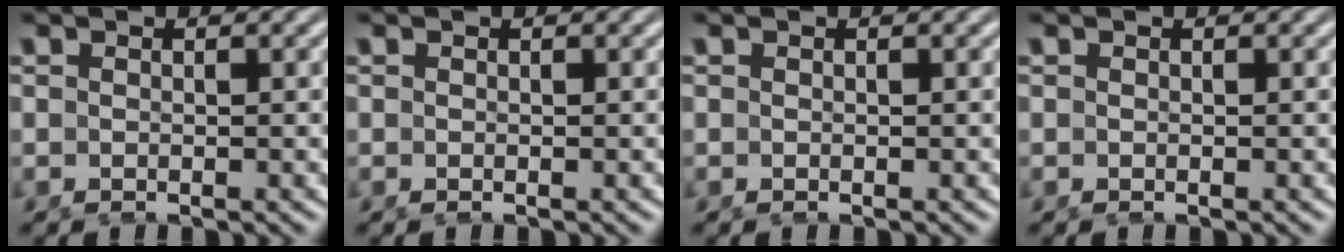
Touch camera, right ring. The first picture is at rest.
{"total": 0.0}
{"total": 0.0}
{"total": 0.0}